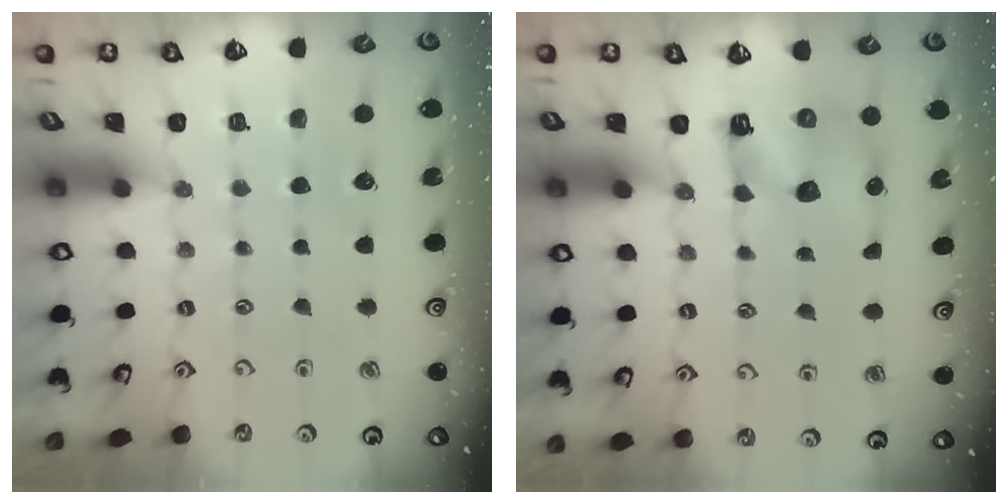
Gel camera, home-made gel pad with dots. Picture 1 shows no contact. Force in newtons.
{"total": 7.1, "press": 7.0, "slide": 1.0}